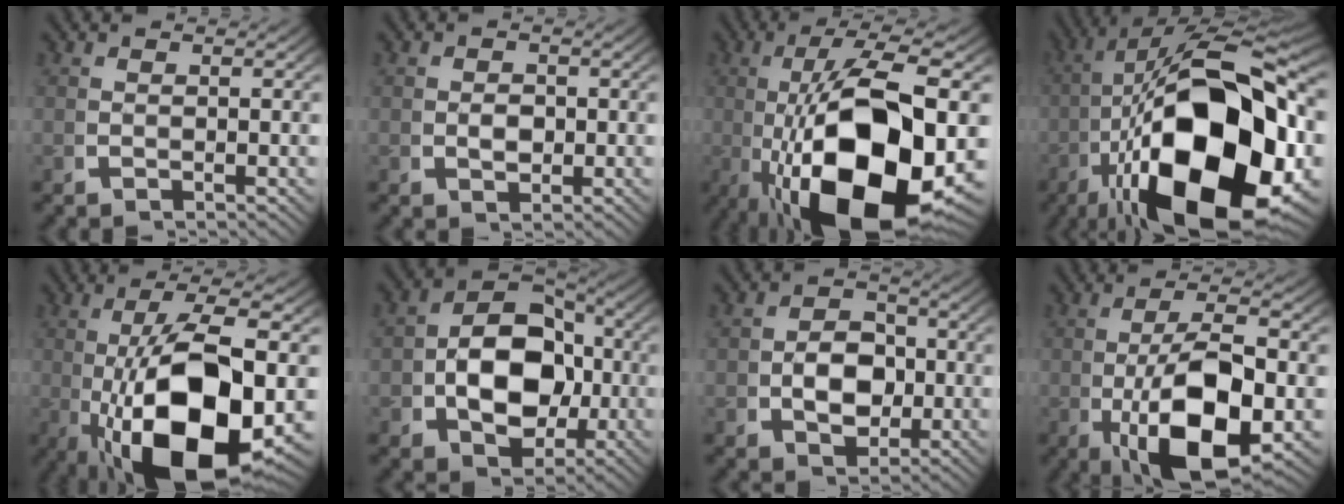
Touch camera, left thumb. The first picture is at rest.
{"total": 2.0, "force": [0.1, 1.5, 1.3], "torque": [-0.024, -0.009, 0.008]}
{"total": 20.9, "force": [-4.1, 10.2, 17.8], "torque": [-0.324, -0.060, -0.025]}
{"total": 26.9, "force": [-5.1, 14.2, 22.3], "torque": [-0.379, -0.075, -0.038]}
{"total": 17.2, "force": [-3.5, 8.3, 14.6], "torque": [-0.273, -0.052, -0.018]}
{"total": 11.5, "force": [-0.5, 8.0, 8.2], "torque": [-0.151, -0.024, 0.003]}
{"total": 6.0, "force": [-0.4, 4.4, 4.0], "torque": [-0.068, -0.020, 0.005]}
{"total": 11.3, "force": [-2.5, 5.5, 9.6], "torque": [-0.191, -0.036, -0.021]}